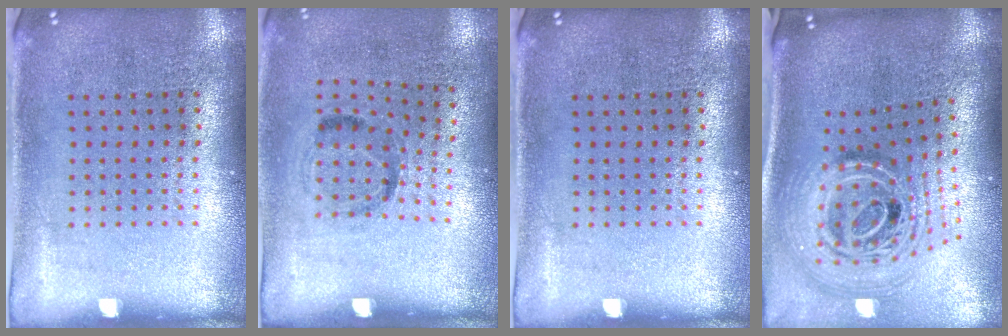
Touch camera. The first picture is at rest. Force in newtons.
{"total": 1.1, "press": 0.6, "slide": 0.9}
{"total": 0.0}
{"total": 2.7, "press": 1.9, "slide": 1.9}